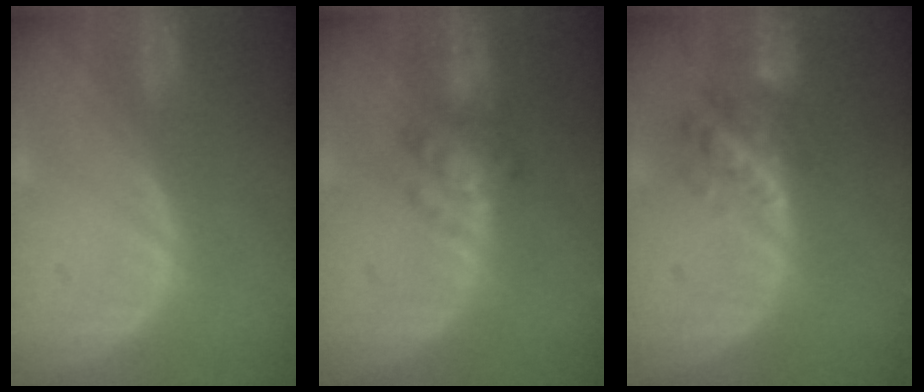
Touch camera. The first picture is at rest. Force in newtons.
{"total": 5.2, "press": 5.0, "slide": 1.5}
{"total": 5.8, "press": 5.6, "slide": 1.4}